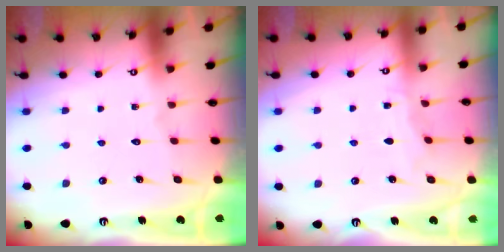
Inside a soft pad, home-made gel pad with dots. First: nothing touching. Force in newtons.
{"total": 2.7, "press": 2.7, "slide": 0.4}